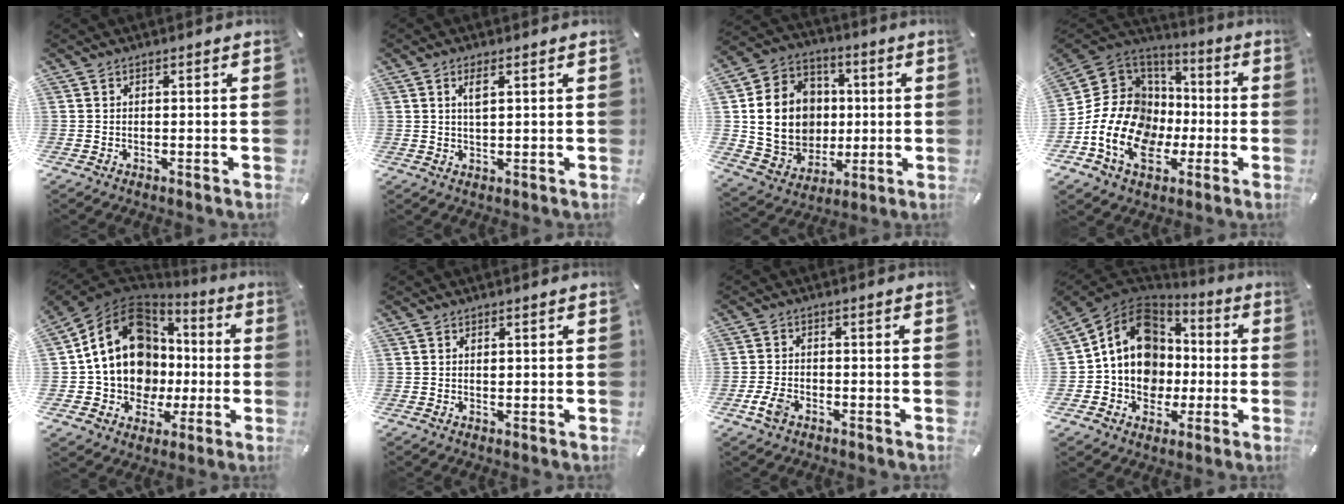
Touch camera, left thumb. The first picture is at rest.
{"total": 3.3, "force": [1.1, 1.3, 2.8], "torque": [-0.061, 0.000, 0.014]}
{"total": 16.6, "force": [1.1, 14.9, 7.0], "torque": [-0.135, 0.005, 0.033]}
{"total": 18.5, "force": [-4.9, 15.2, 9.4], "torque": [-0.197, 0.013, -0.079]}
{"total": 18.3, "force": [2.4, 15.3, 9.8], "torque": [-0.193, -0.024, 0.049]}
{"total": 0.6, "force": [0.2, 0.4, 0.4], "torque": [-0.011, -0.002, 0.005]}
{"total": 4.2, "force": [-2.2, 2.7, 2.4], "torque": [-0.065, 0.004, -0.044]}
{"total": 14.3, "force": [0.7, 12.7, 6.5], "torque": [-0.106, 0.001, 0.022]}